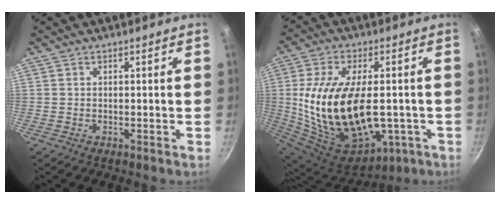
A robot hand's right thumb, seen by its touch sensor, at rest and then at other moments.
{"total": 26.5, "force": [-2.5, 14.8, 21.8], "torque": [-0.406, -0.002, -0.017]}